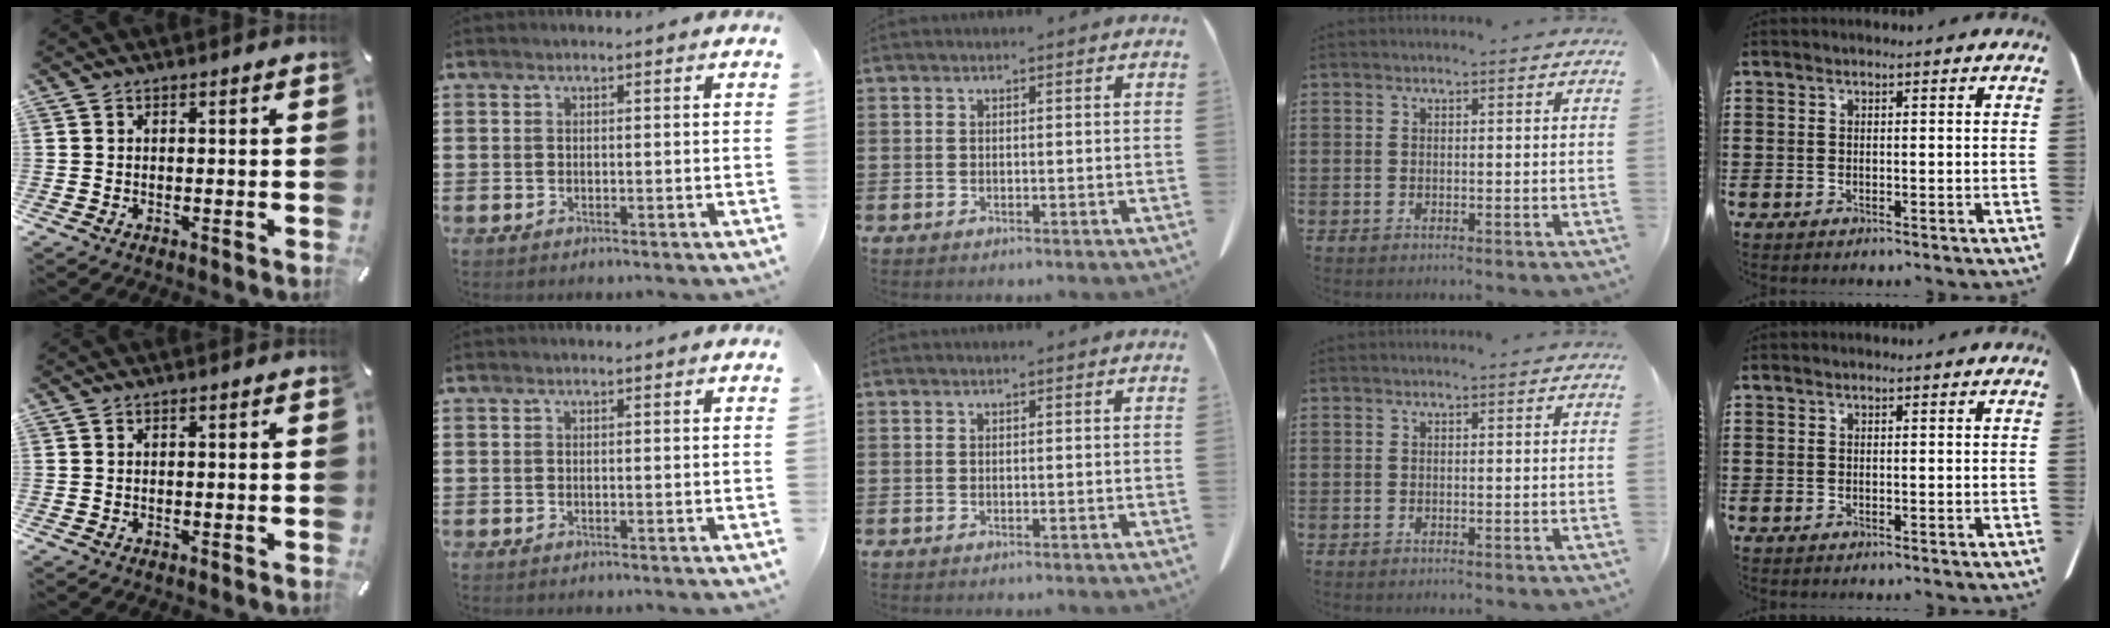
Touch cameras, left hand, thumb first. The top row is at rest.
{}